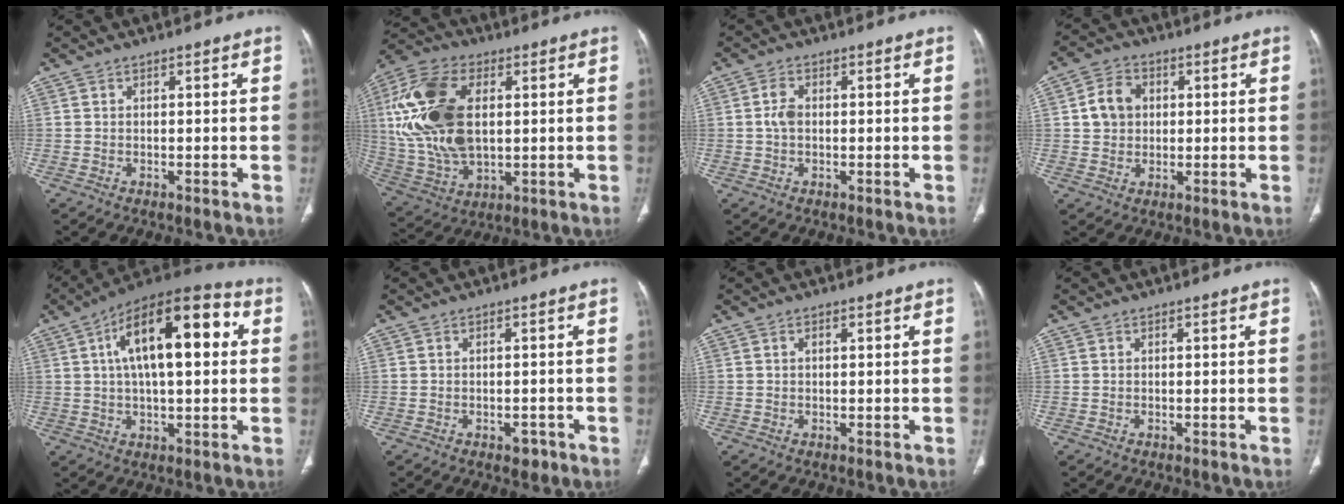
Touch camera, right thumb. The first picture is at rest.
{"total": 20.4, "force": [3.2, 11.9, 16.2], "torque": [-0.337, -0.002, 0.064]}
{"total": 2.7, "force": [0.0, 1.6, 2.1], "torque": [-0.047, 0.004, -0.005]}
{"total": 6.9, "force": [1.2, 5.7, 3.7], "torque": [-0.049, 0.006, 0.018]}
{"total": 18.9, "force": [4.2, 8.0, 16.6], "torque": [-0.240, 0.023, 0.056]}
{"total": 2.0, "force": [-1.1, 1.3, 1.1], "torque": [-0.006, 0.004, -0.009]}
{"total": 0.8, "force": [0.3, 0.4, 0.6], "torque": [-0.013, 0.002, 0.005]}
{"total": 0.0}